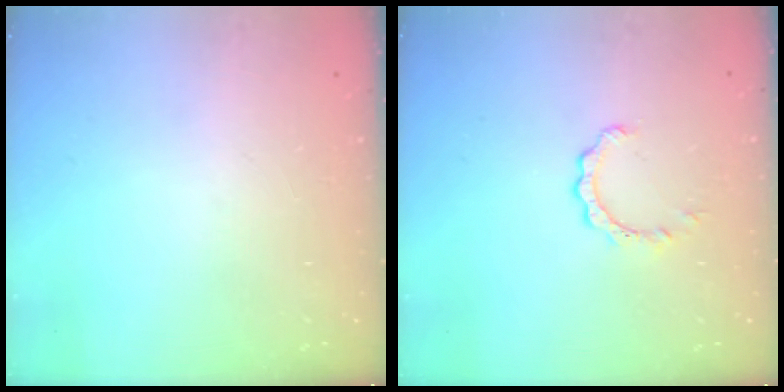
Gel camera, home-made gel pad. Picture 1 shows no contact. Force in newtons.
{"total": 2.1, "press": 2.1, "slide": 0.1}